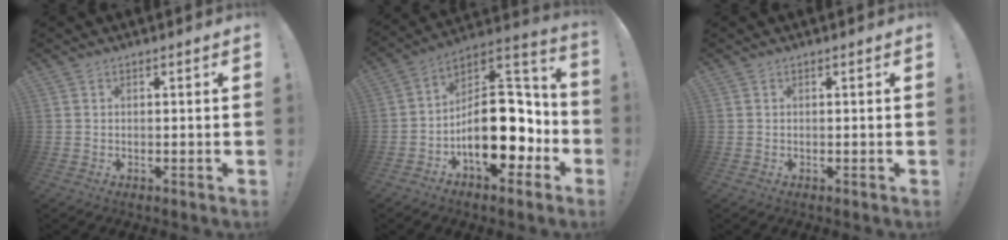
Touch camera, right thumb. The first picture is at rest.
{"total": 22.0, "force": [-4.6, 12.7, 17.4], "torque": [-0.248, 0.024, -0.059]}
{"total": 0.0}